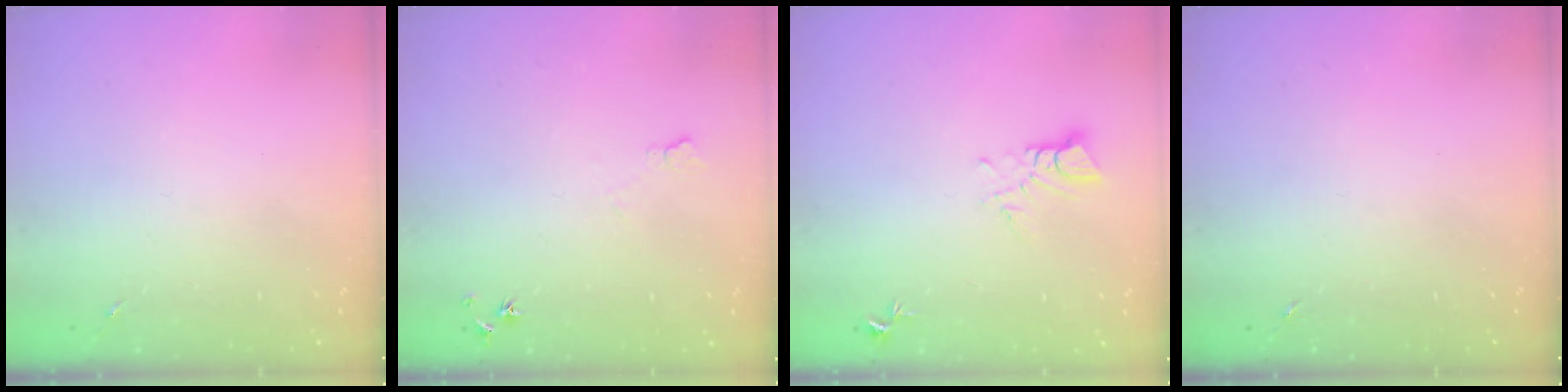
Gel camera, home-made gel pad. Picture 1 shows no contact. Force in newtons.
{"total": 6.5, "press": 6.4, "slide": 0.8}
{"total": 3.5, "press": 3.5, "slide": 0.2}
{"total": 0.0}